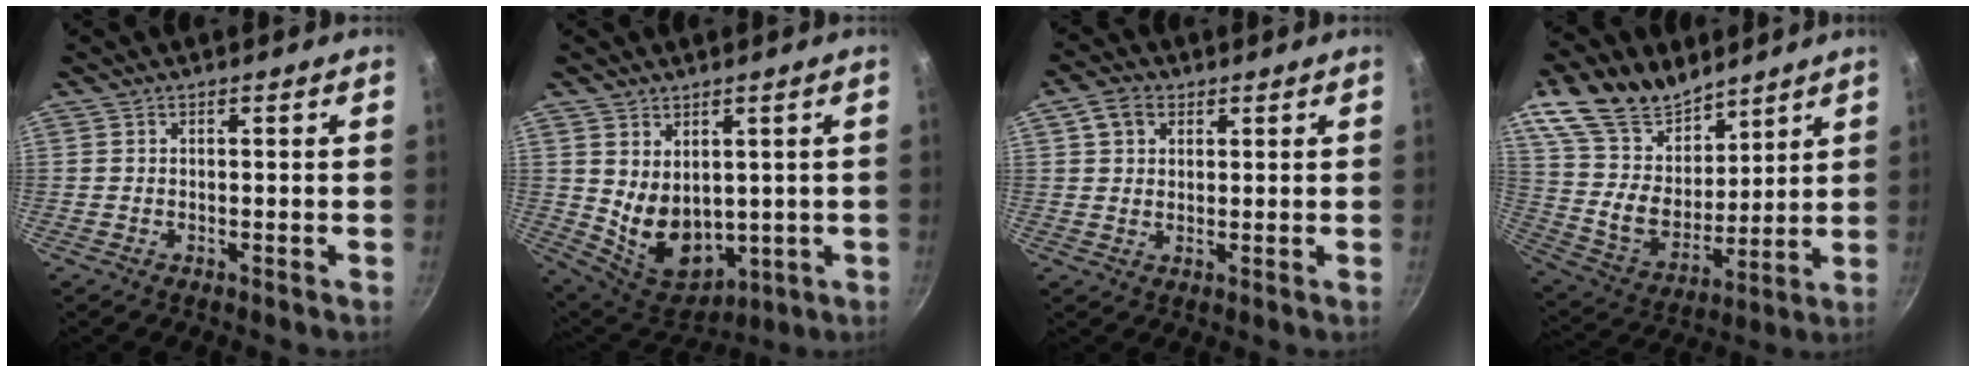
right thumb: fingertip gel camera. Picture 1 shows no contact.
{"total": 11.1, "force": [1.5, 8.1, 7.5], "torque": [-0.096, -0.034, 0.057]}
{"total": 4.9, "force": [2.0, 3.7, 2.5], "torque": [-0.035, 0.000, 0.032]}
{"total": 20.5, "force": [13.4, 12.4, 9.3], "torque": [-0.143, -0.069, 0.257]}